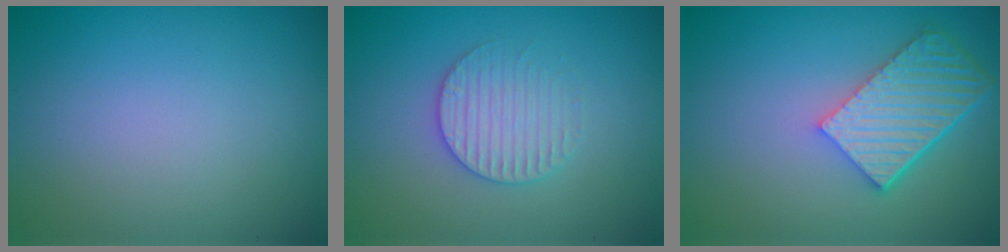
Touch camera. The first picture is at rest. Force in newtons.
{"total": 2.8, "press": 2.7, "slide": 0.6}
{"total": 5.7, "press": 4.1, "slide": 3.9}